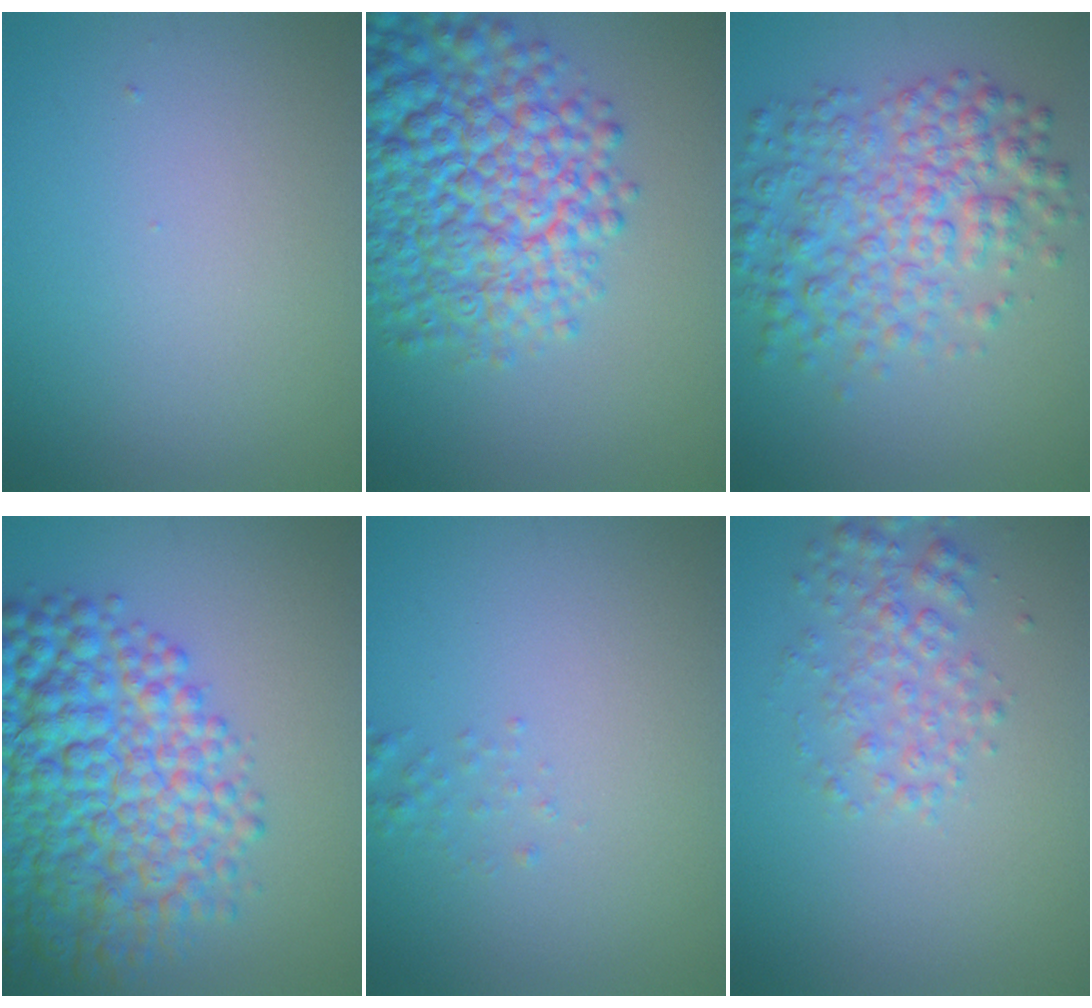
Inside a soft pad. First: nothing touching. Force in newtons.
{"total": 11.4, "press": 11.4, "slide": 0.5}
{"total": 6.5, "press": 6.5, "slide": 0.1}
{"total": 11.4, "press": 11.4, "slide": 0.3}
{"total": 0.8, "press": 0.8, "slide": 0.1}
{"total": 2.9, "press": 2.9, "slide": 0.1}